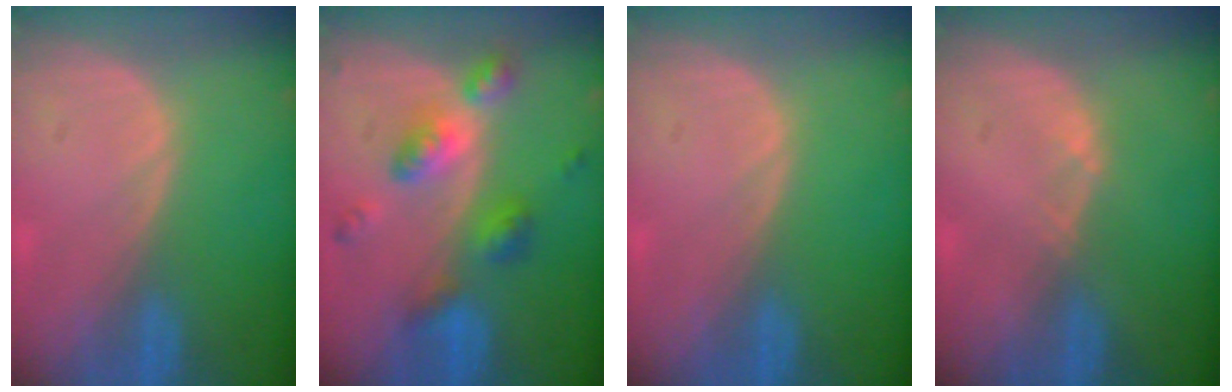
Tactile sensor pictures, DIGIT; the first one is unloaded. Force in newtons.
{"total": 7.4, "press": 7.3, "slide": 0.5}
{"total": 0.0}
{"total": 0.6, "press": 0.5, "slide": 0.2}